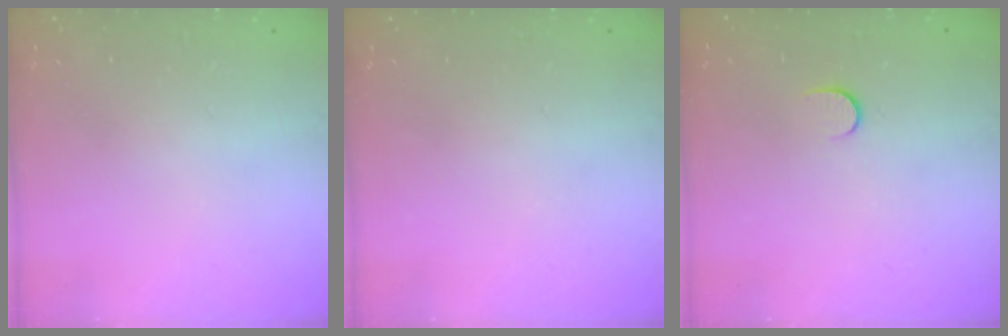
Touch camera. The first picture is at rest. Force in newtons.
{"total": 0.0}
{"total": 5.1, "press": 5.1, "slide": 0.6}